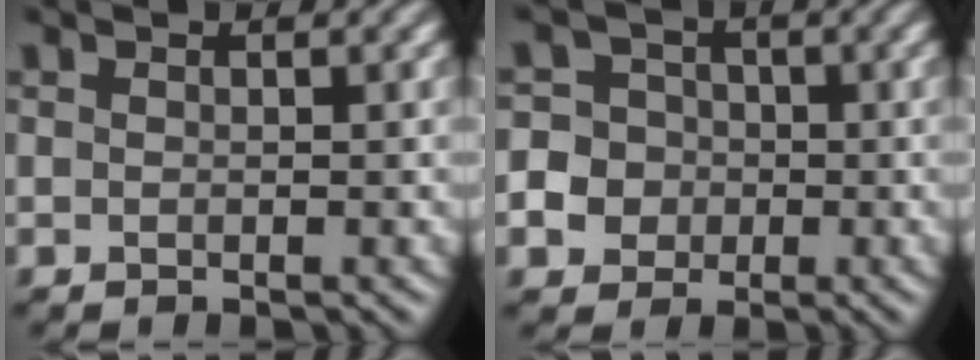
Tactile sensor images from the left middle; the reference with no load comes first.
{"total": 8.6, "force": [-2.2, 8.0, 2.2], "torque": [-0.051, 0.000, -0.061]}